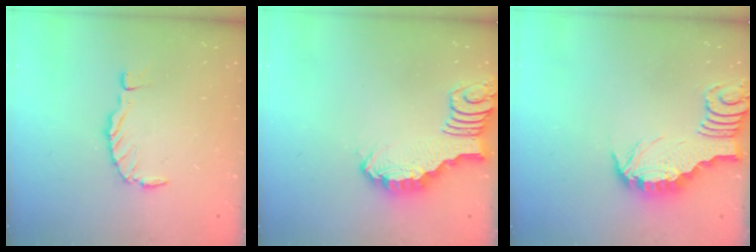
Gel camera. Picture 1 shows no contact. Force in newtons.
{"total": 2.3, "press": 2.3, "slide": 0.3}
{"total": 2.9, "press": 2.9, "slide": 0.3}